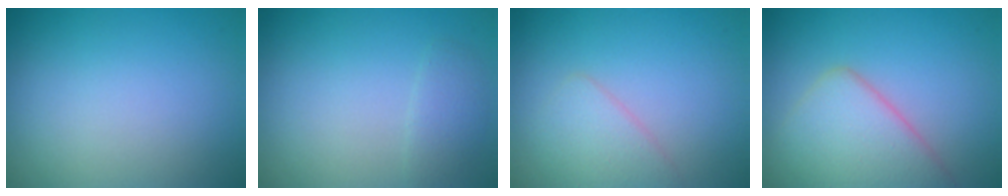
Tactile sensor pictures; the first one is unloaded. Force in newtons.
{"total": 1.4, "press": 1.4, "slide": 0.1}
{"total": 2.1, "press": 2.1, "slide": 0.1}
{"total": 5.4, "press": 5.4, "slide": 0.4}